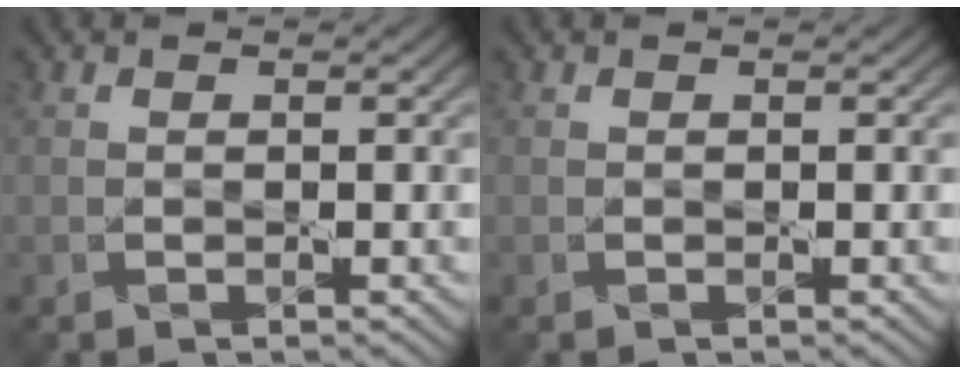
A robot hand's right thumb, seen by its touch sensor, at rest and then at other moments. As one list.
[{"total": 0.0}]